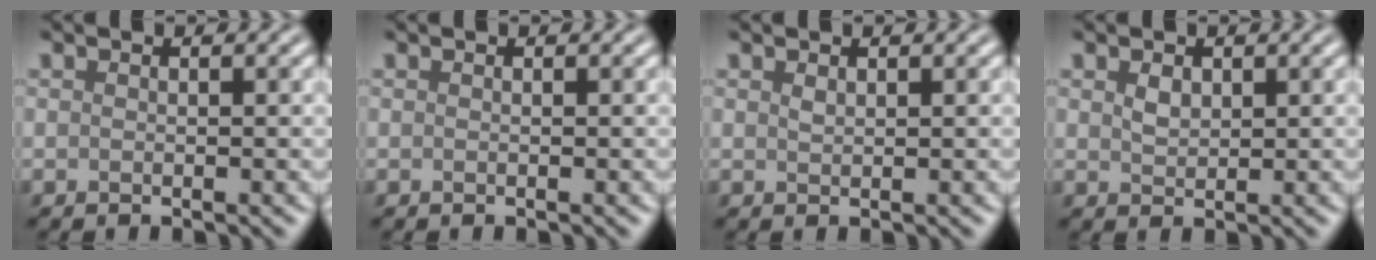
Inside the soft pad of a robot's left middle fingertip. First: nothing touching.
{"total": 0.0}
{"total": 0.5, "force": [0.4, 0.2, 0.3], "torque": [-0.012, -0.001, 0.010]}
{"total": 1.3, "force": [0.6, 0.9, 0.7], "torque": [-0.018, 0.000, 0.015]}